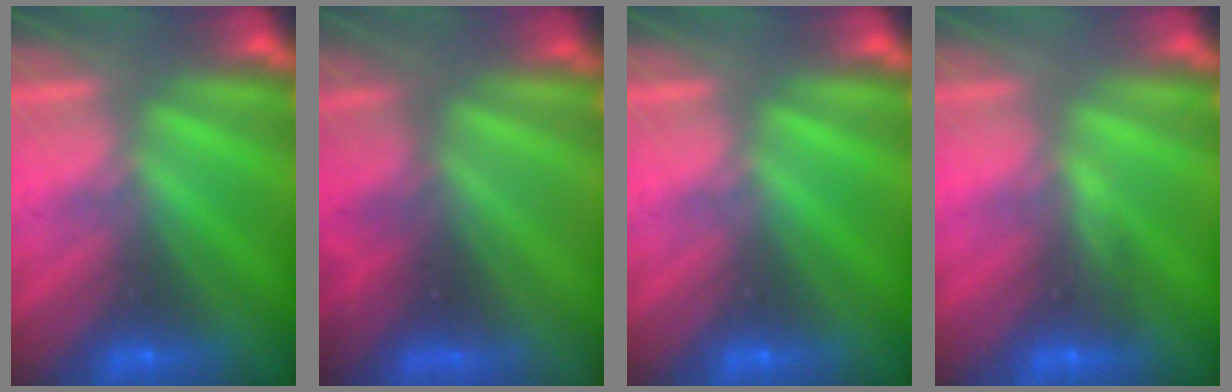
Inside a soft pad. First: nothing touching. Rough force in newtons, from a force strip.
{"total": 5.3}
{"total": 0.0}
{"total": 3.2}